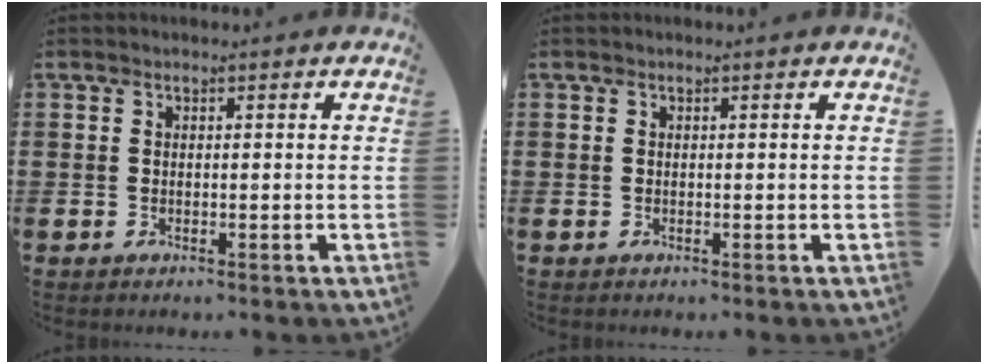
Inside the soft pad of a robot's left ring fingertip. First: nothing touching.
{"total": 0.0}